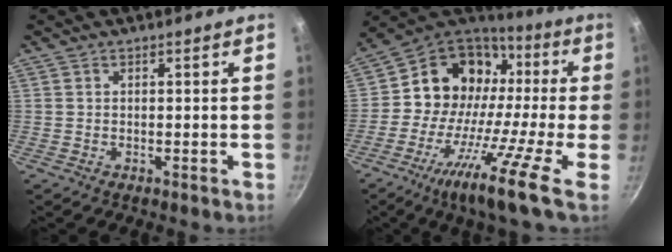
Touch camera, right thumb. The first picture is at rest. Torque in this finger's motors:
{"motor_torque": [2.09, 2.10, 1.20, -1.18, 0.21]}